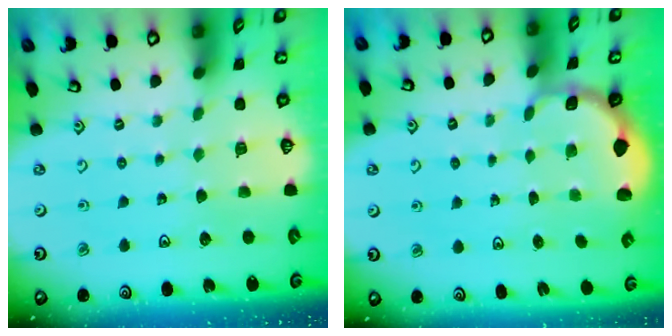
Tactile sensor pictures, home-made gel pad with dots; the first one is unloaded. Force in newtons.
{"total": 1.8, "press": 1.6, "slide": 0.7}